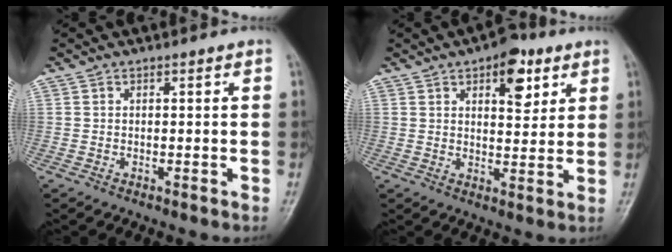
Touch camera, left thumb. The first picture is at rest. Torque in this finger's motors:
{"motor_torque": [1.13, 0.77, 0.66, -0.61, 0.20]}